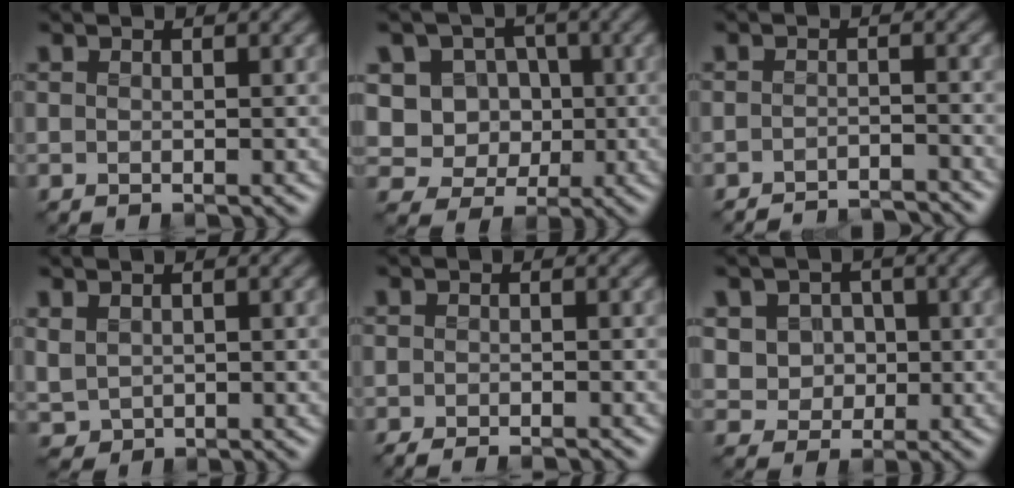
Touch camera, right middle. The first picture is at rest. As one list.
[{"total": 7.7, "force": [0.5, 7.1, 2.9], "torque": [-0.056, 0.027, -0.009]}, {"total": 3.9, "force": [-3.9, 0.2, 0.2], "torque": [0.000, -0.003, -0.062]}, {"total": 1.4, "force": [0.4, 1.1, 0.7], "torque": [-0.022, -0.005, 0.012]}, {"total": 1.9, "force": [-1.8, 0.0, 0.4], "torque": [-0.001, -0.006, -0.029]}, {"total": 3.9, "force": [0.4, 3.6, 1.5], "torque": [-0.027, 0.002, 0.004]}]